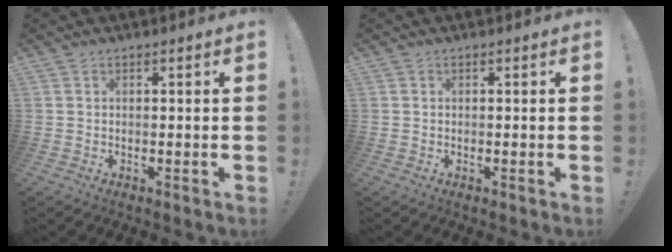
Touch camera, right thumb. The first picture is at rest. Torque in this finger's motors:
{"motor_torque": [-0.21, 0.35, 0.41, -0.07, -0.06]}